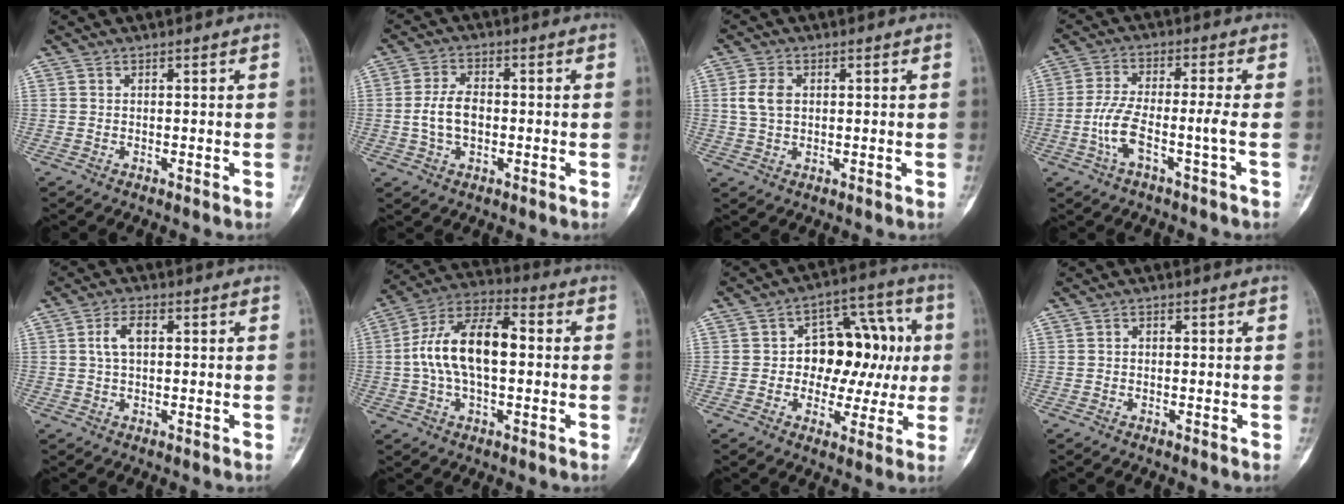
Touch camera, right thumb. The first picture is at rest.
{"total": 6.1, "force": [-0.7, 3.8, 4.8], "torque": [-0.088, 0.010, -0.016]}
{"total": 4.6, "force": [0.8, 3.1, 3.3], "torque": [-0.070, 0.003, 0.017]}
{"total": 7.3, "force": [-2.4, 0.7, 6.9], "torque": [-0.160, 0.025, -0.048]}
{"total": 4.2, "force": [0.8, 2.3, 3.4], "torque": [-0.068, 0.011, 0.014]}
{"total": 15.9, "force": [0.5, 8.2, 13.6], "torque": [-0.242, 0.037, -0.002]}
{"total": 15.7, "force": [0.9, 10.6, 11.6], "torque": [-0.096, 0.040, 0.013]}
{"total": 0.7, "force": [0.0, 0.5, 0.5], "torque": [0.000, 0.003, -0.004]}